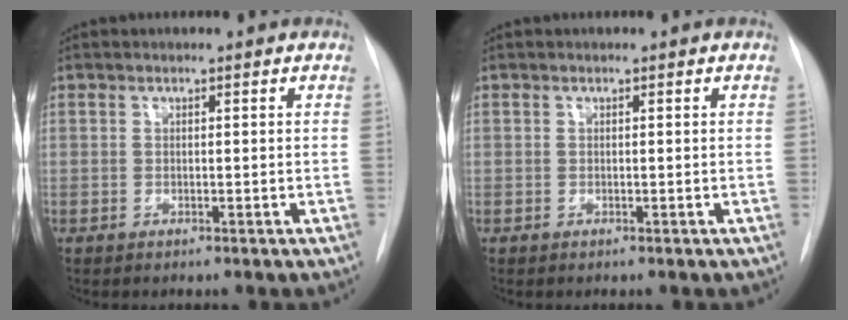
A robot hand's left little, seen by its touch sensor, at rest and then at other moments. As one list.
[{"total": 0.0}]